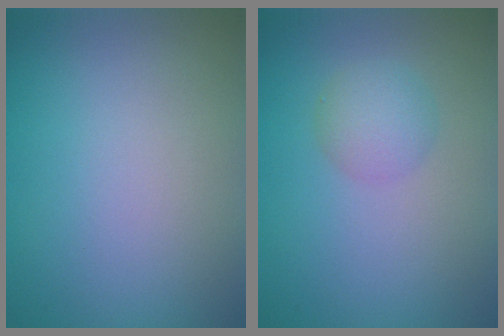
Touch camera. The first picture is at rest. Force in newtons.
{"total": 2.3, "press": 2.3, "slide": 0.0}